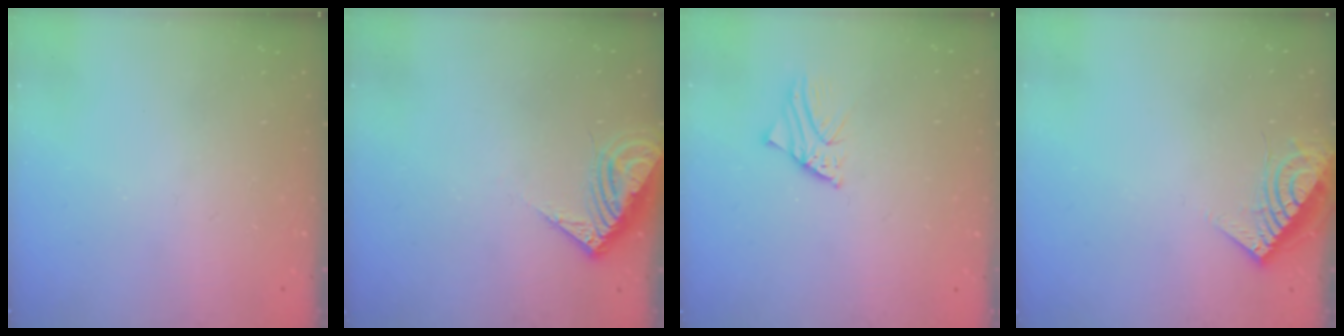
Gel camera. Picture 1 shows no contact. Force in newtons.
{"total": 8.2, "press": 8.2, "slide": 0.8}
{"total": 1.5, "press": 1.5, "slide": 0.0}
{"total": 6.6, "press": 6.6, "slide": 0.6}